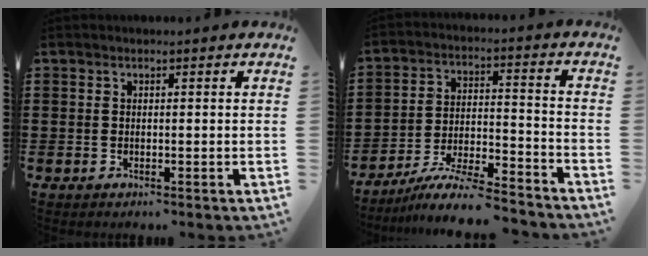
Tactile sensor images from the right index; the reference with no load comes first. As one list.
[{"total": 7.9, "force": [-7.3, 0.2, 3.2], "torque": [-0.060, 0.000, -0.144]}]